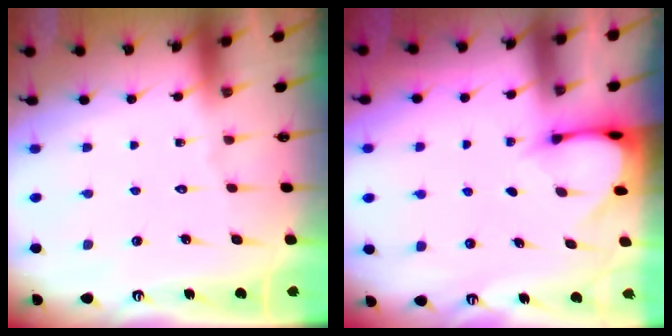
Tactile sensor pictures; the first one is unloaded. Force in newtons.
{"total": 3.4, "press": 3.4, "slide": 0.2}